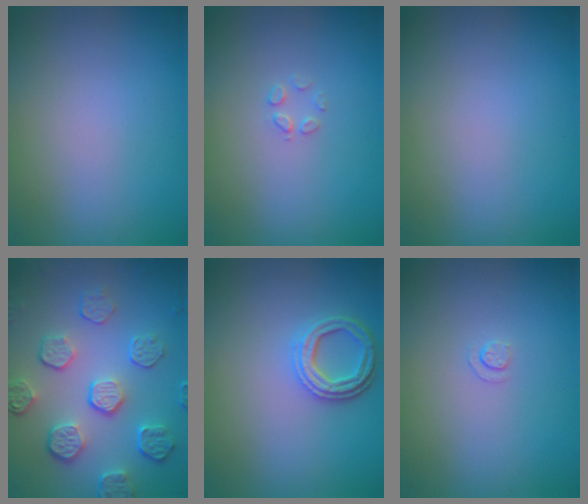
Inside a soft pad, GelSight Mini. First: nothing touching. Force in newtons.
{"total": 1.0, "press": 1.0, "slide": 0.1}
{"total": 0.0}
{"total": 5.6, "press": 4.1, "slide": 3.9}
{"total": 3.2, "press": 2.8, "slide": 1.6}
{"total": 0.6, "press": 0.3, "slide": 0.6}